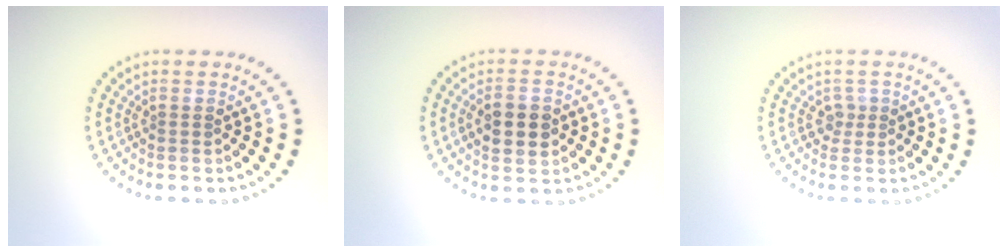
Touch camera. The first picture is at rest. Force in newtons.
{"total": 3.8, "press": 3.8, "slide": 0.2}
{"total": 1.1, "press": 0.8, "slide": 0.7}